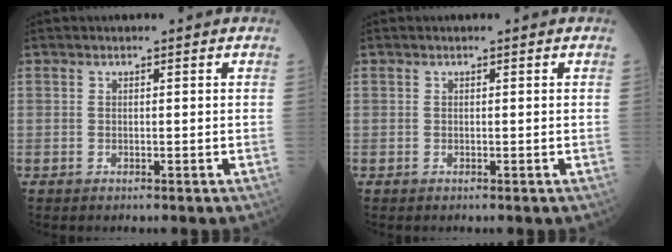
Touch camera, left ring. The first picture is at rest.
{"total": 0.0}